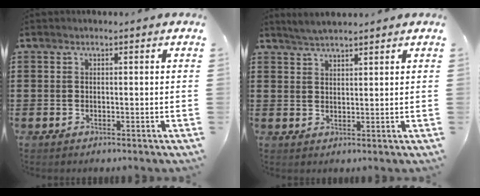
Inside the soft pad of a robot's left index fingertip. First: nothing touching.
{"total": 2.4, "force": [2.3, 0.0, 0.4], "torque": [-0.013, 0.001, 0.044]}